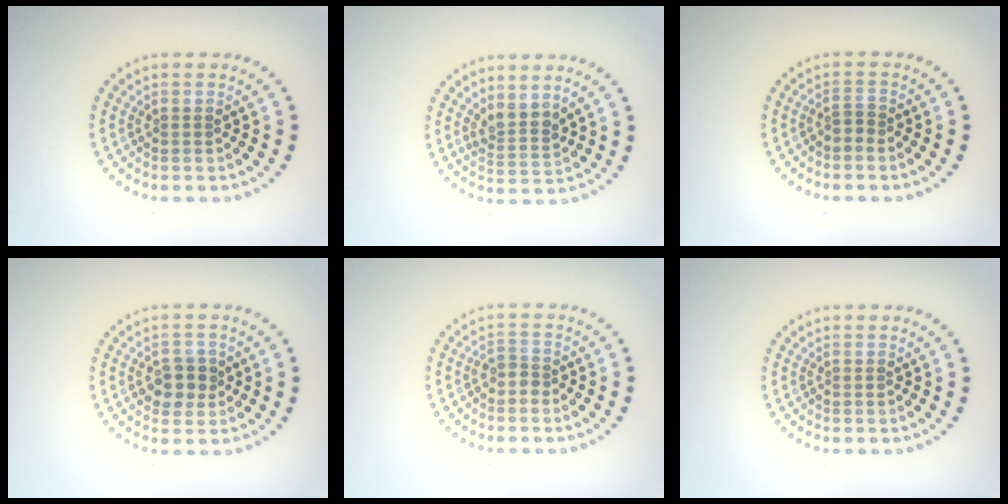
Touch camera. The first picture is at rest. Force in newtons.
{"total": 2.3, "press": 1.9, "slide": 1.3}
{"total": 1.3, "press": 1.0, "slide": 0.8}
{"total": 2.8, "press": 2.7, "slide": 0.7}
{"total": 1.2, "press": 0.9, "slide": 0.7}
{"total": 0.0}